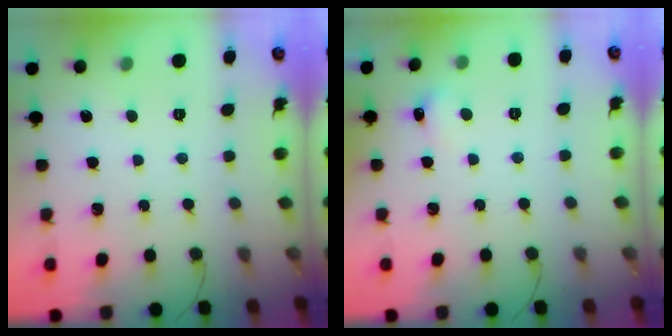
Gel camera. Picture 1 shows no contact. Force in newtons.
{"total": 5.0, "press": 4.7, "slide": 1.5}